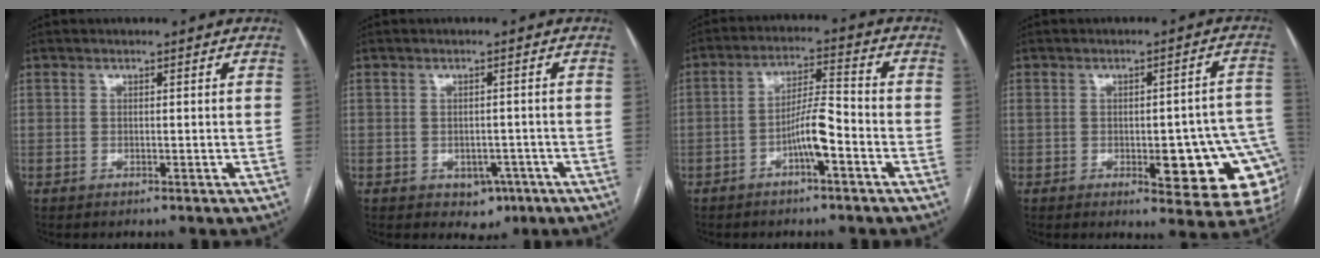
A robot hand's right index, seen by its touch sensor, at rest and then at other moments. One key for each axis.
{"total": 3.8, "fx": -1.8, "fy": 2.8, "fz": 1.9, "tx": -0.015, "ty": 0.003, "tz": -0.014}
{"total": 6.6, "fx": -2.8, "fy": 0.8, "fz": 5.9, "tx": -0.111, "ty": 0.013, "tz": -0.048}
{"total": 15.5, "fx": -3.8, "fy": 4.8, "fz": 14.2, "tx": -0.103, "ty": 0.031, "tz": -0.028}